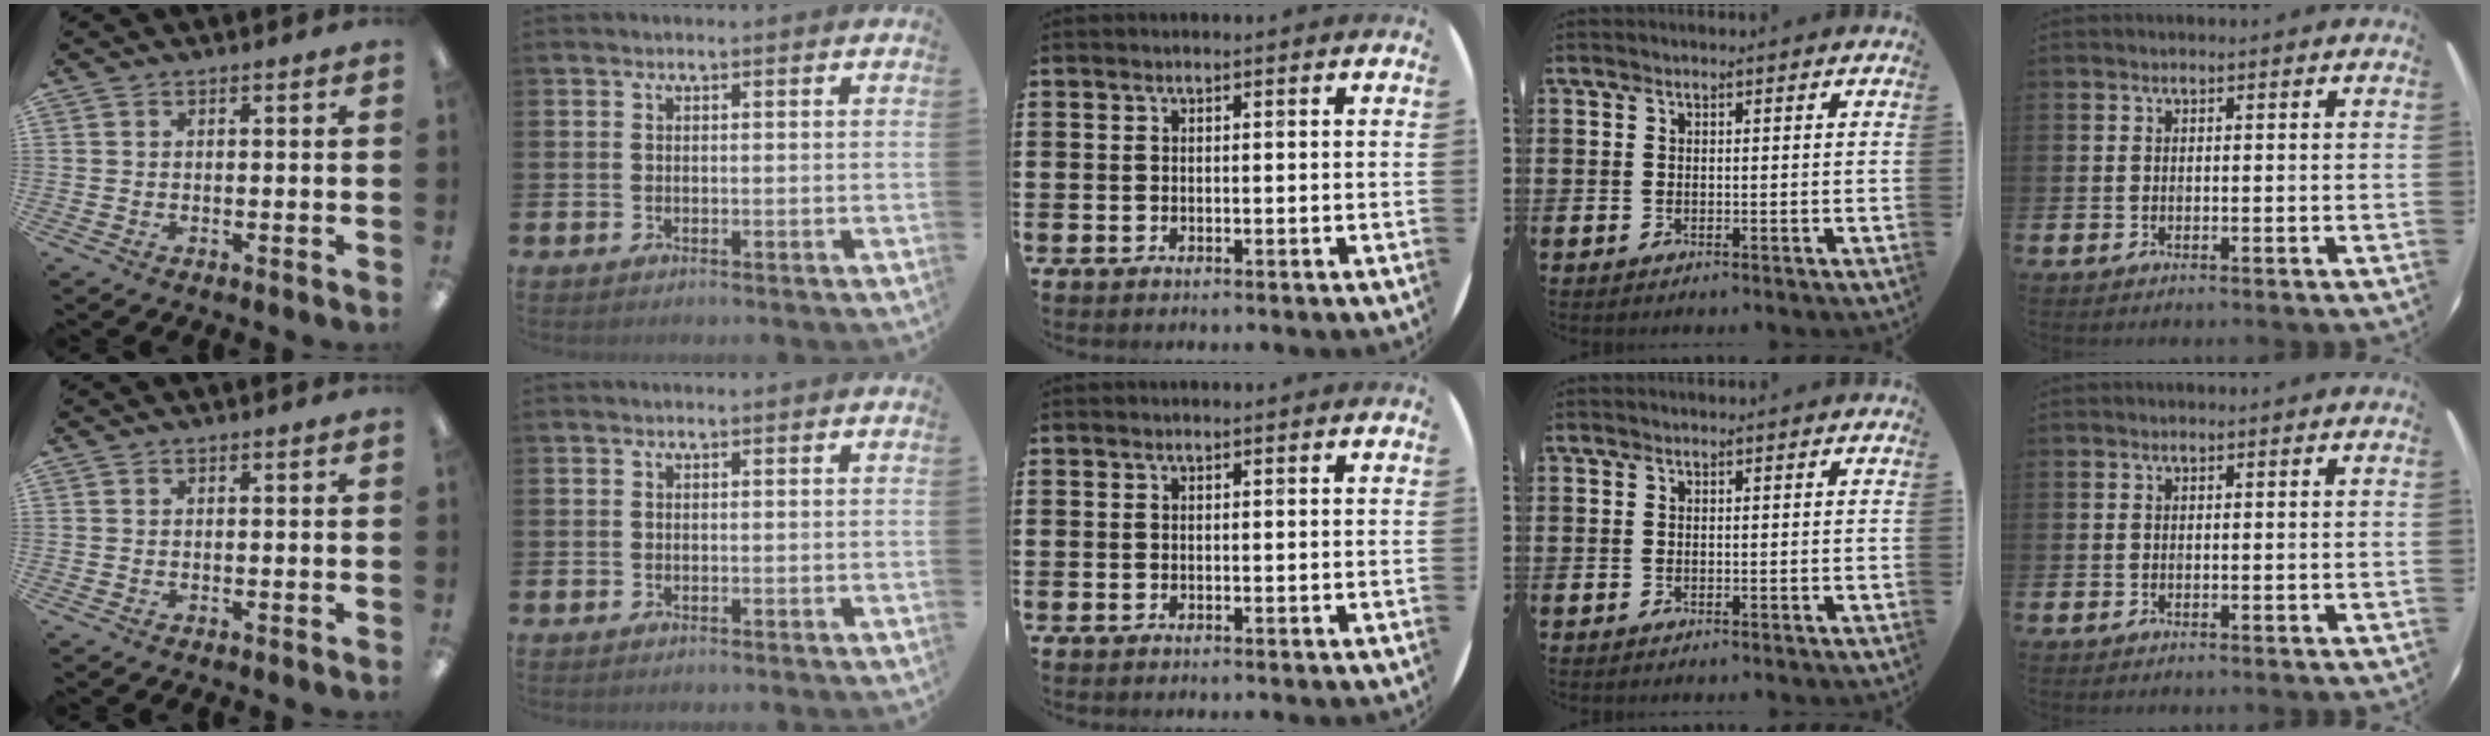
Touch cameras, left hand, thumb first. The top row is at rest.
{}